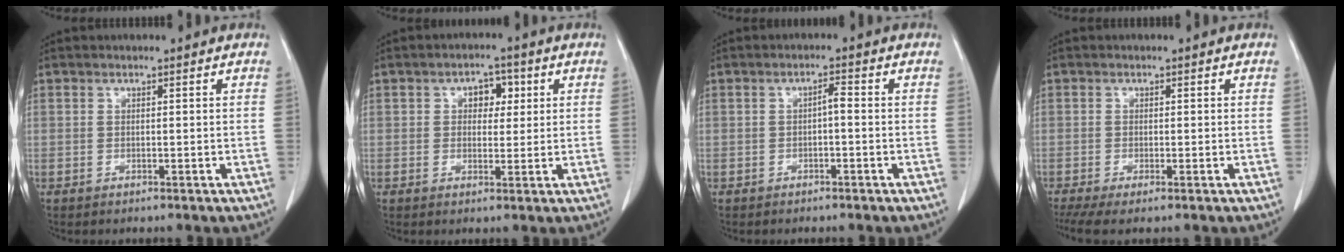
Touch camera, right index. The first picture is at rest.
{"total": 3.9, "force": [1.2, 2.6, 2.7], "torque": [-0.036, 0.012, 0.018]}
{"total": 1.7, "force": [-0.3, 0.4, 1.6], "torque": [-0.025, 0.005, -0.006]}
{"total": 4.4, "force": [-3.0, 0.8, 3.2], "torque": [-0.061, -0.011, -0.054]}